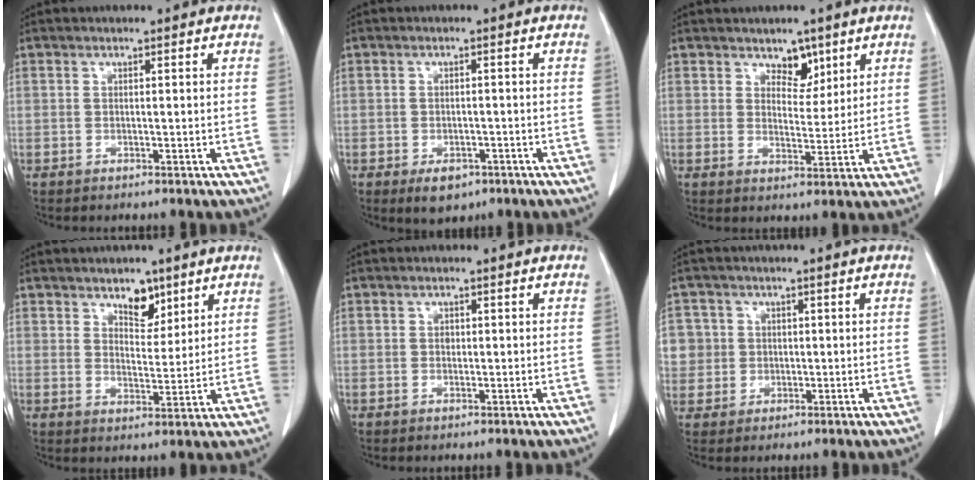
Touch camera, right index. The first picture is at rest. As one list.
[{"total": 3.7, "force": [-2.2, 2.3, 2.0], "torque": [-0.028, 0.000, -0.021]}, {"total": 4.0, "force": [2.8, 2.3, 1.7], "torque": [-0.017, -0.004, 0.047]}, {"total": 4.8, "force": [3.3, 2.5, 2.4], "torque": [-0.031, -0.003, 0.056]}, {"total": 0.8, "force": [0.1, 0.7, 0.4], "torque": [-0.007, 0.002, 0.002]}, {"total": 7.2, "force": [1.1, 7.1, 0.7], "torque": [-0.027, 0.027, 0.033]}]